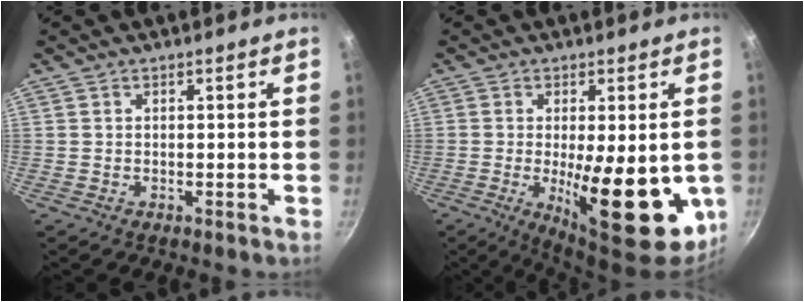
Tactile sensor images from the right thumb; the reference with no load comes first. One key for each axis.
{"total": 18.5, "fx": -3.4, "fy": 6.5, "fz": 17.0, "tx": -0.219, "ty": -0.014, "tz": -0.032}